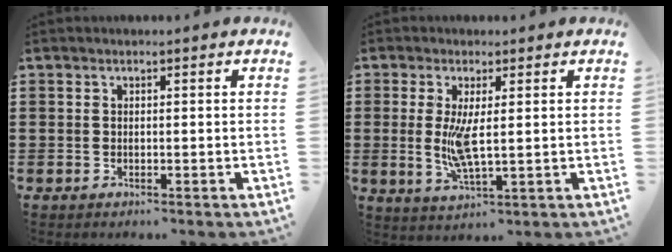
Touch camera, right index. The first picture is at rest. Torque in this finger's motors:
{"motor_torque": [0.61, 0.08, 0.49, 0.12]}